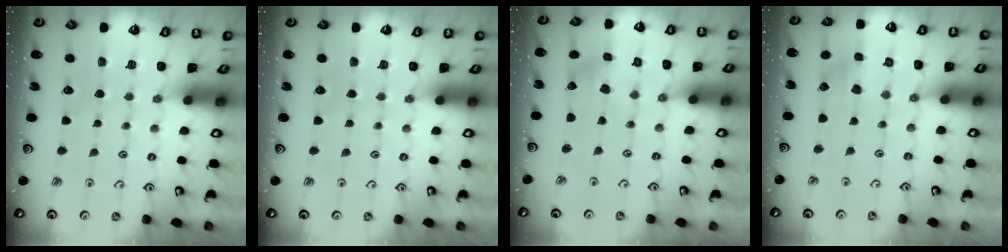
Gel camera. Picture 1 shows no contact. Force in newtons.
{"total": 0.0}
{"total": 1.5, "press": 1.5, "slide": 0.3}
{"total": 2.1, "press": 2.1, "slide": 0.3}